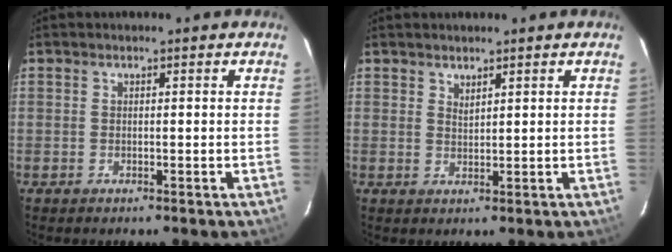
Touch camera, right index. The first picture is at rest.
{"total": 1.4, "force": [1.3, 0.5, 0.5], "torque": [-0.006, -0.001, 0.024]}